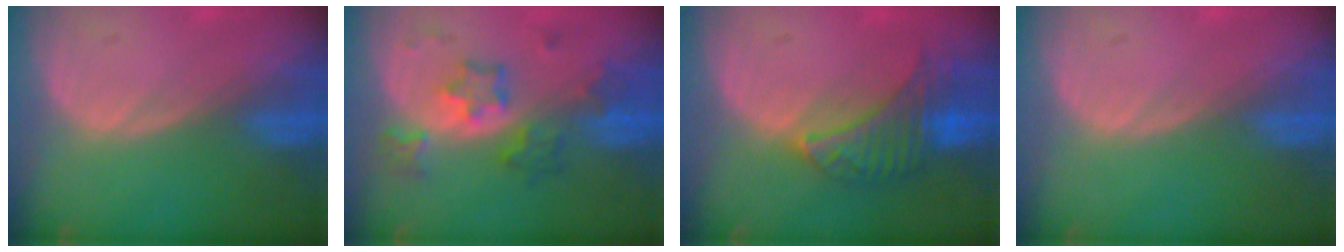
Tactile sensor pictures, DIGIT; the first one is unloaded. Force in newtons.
{"total": 6.1, "press": 5.9, "slide": 1.6}
{"total": 6.8, "press": 6.7, "slide": 0.9}
{"total": 0.0}